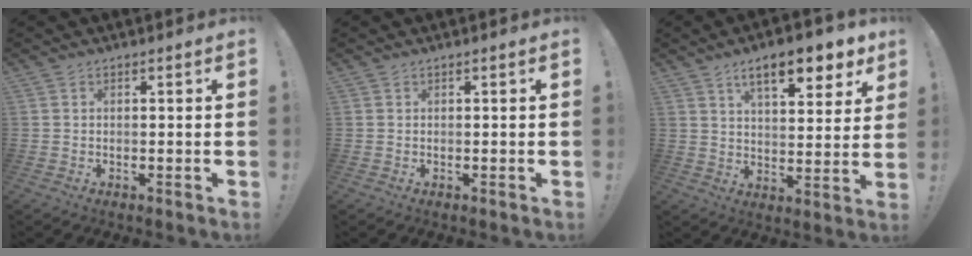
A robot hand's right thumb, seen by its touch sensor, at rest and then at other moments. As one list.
[{"total": 0.0}, {"total": 13.1, "force": [7.9, 4.3, 9.5], "torque": [-0.136, -0.041, 0.126]}]